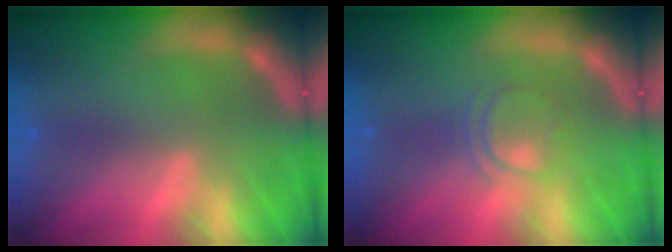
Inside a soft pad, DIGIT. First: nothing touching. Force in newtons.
{"total": 2.4}